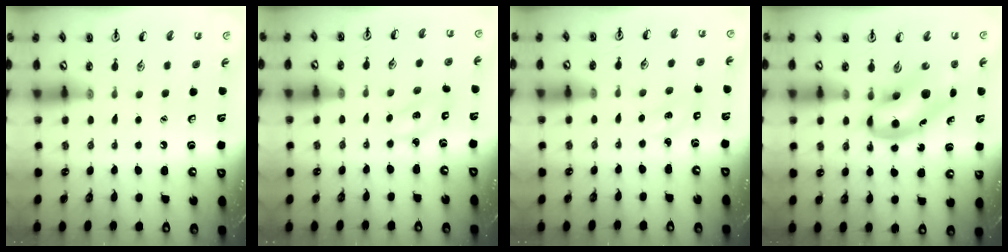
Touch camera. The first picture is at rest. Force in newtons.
{"total": 2.2, "press": 2.1, "slide": 0.5}
{"total": 1.2, "press": 1.1, "slide": 0.5}
{"total": 9.3, "press": 8.9, "slide": 2.6}